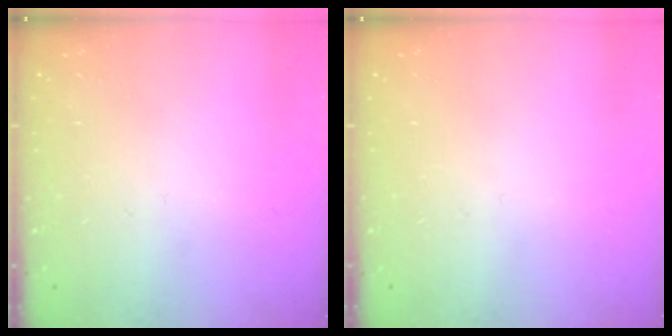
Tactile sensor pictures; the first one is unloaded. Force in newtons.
{"total": 0.0}